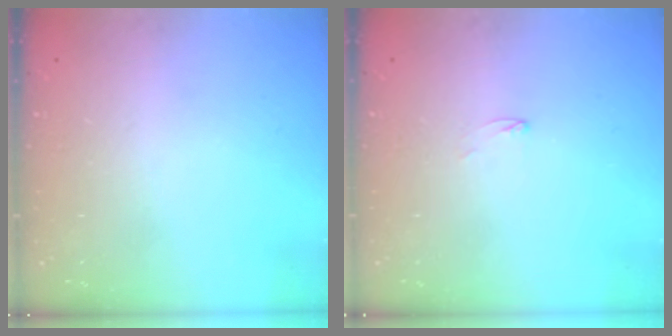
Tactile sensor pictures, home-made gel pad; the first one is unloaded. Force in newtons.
{"total": 2.2, "press": 2.2, "slide": 0.2}